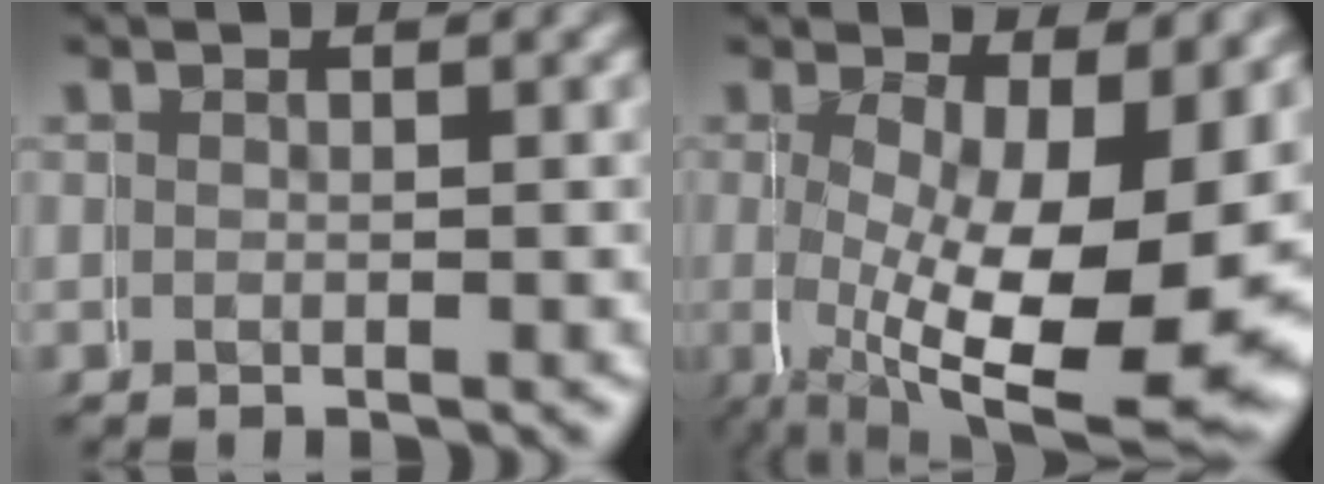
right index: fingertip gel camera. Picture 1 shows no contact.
{"total": 12.9, "force": [-1.2, 5.8, 11.5], "torque": [-0.194, -0.054, 0.018]}